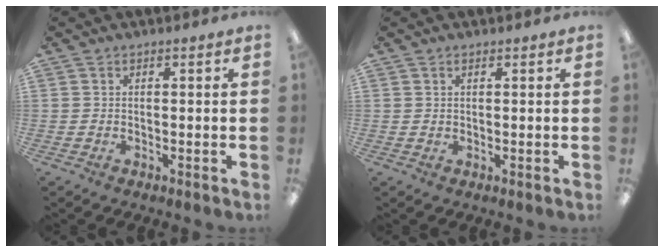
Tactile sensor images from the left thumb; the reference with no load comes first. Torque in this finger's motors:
{"motor_torque": [-0.25, 0.11, 0.11, -0.12, 0.00]}